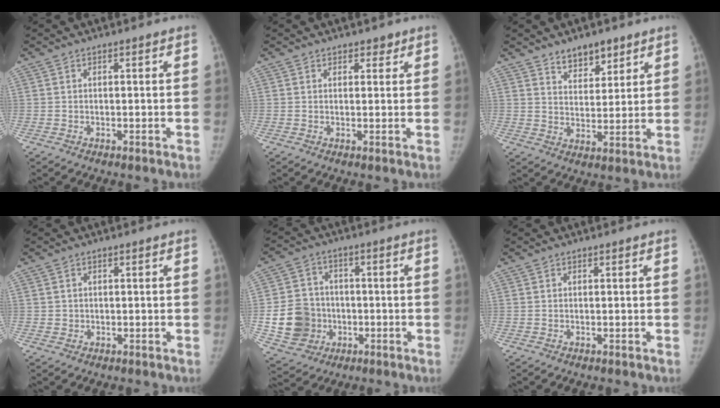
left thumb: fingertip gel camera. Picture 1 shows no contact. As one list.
[{"total": 1.7, "force": [1.3, 1.1, 0.4], "torque": [0.011, -0.007, 0.014]}, {"total": 6.7, "force": [4.9, 3.4, 3.1], "torque": [-0.018, -0.035, 0.084]}, {"total": 1.1, "force": [0.0, 1.1, 0.1], "torque": [0.008, 0.003, 0.000]}, {"total": 11.8, "force": [-2.1, 10.5, 4.8], "torque": [-0.064, 0.013, -0.030]}, {"total": 0.0}]